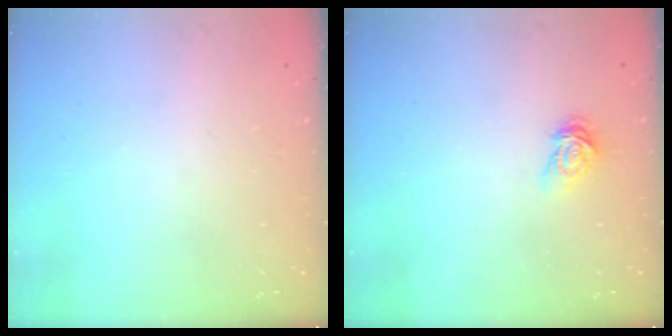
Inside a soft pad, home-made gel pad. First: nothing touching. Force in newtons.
{"total": 3.5, "press": 3.5, "slide": 0.3}